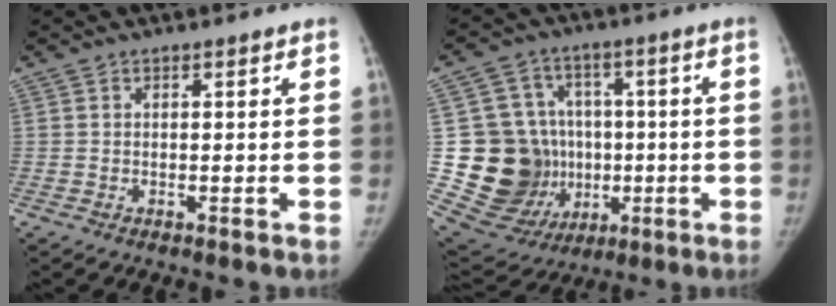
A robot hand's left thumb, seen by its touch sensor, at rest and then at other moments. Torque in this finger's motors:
{"motor_torque": [0.38, 0.43, 0.38, -0.43, 0.05]}